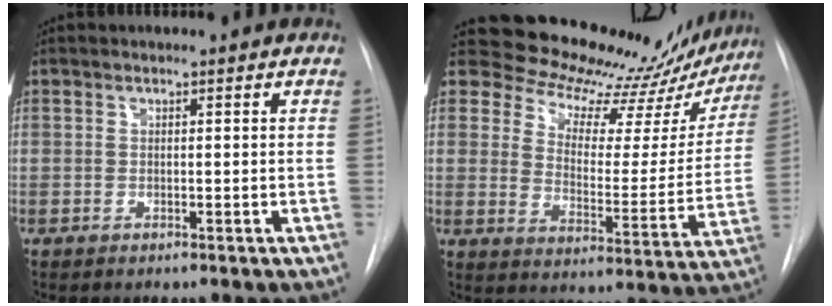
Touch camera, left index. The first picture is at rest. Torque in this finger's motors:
{"motor_torque": [0.99, -1.15, 0.01, -0.07]}